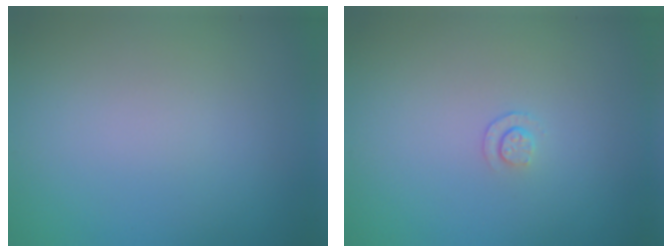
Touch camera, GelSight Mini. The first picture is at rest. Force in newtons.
{"total": 0.8, "press": 0.5, "slide": 0.7}